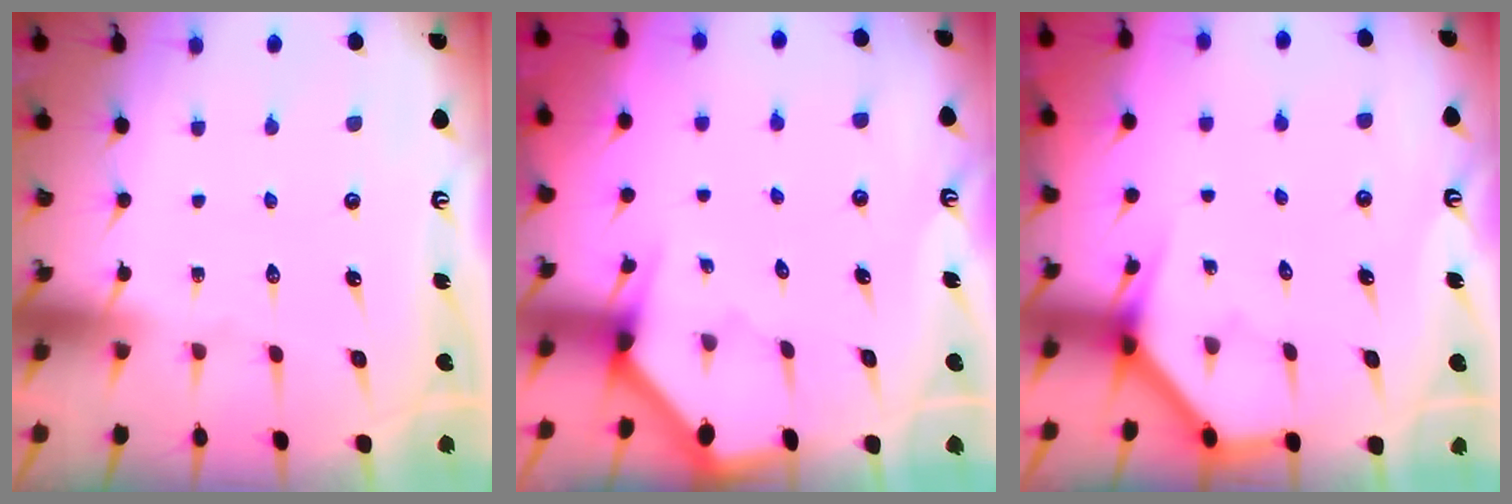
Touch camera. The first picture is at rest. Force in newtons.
{"total": 2.9, "press": 2.9, "slide": 0.2}
{"total": 3.9, "press": 3.8, "slide": 0.3}